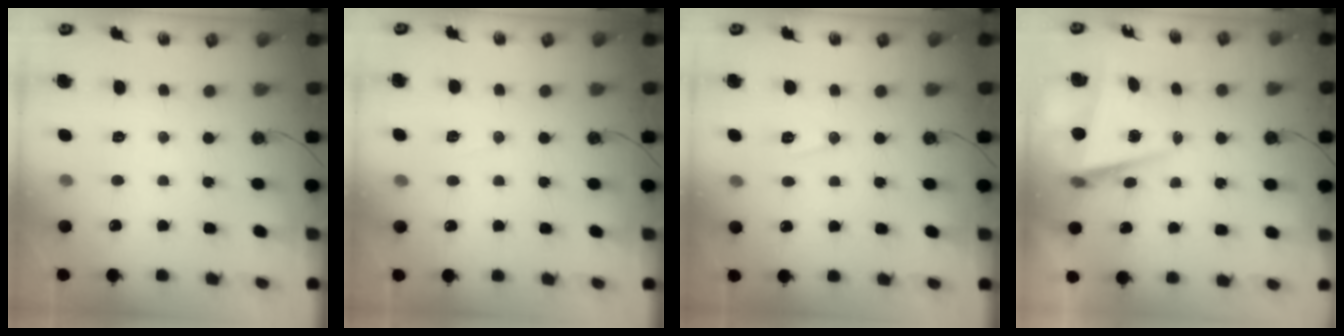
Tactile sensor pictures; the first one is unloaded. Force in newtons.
{"total": 4.9, "press": 4.3, "slide": 2.5}
{"total": 6.8, "press": 6.4, "slide": 2.4}
{"total": 5.2, "press": 4.9, "slide": 1.5}